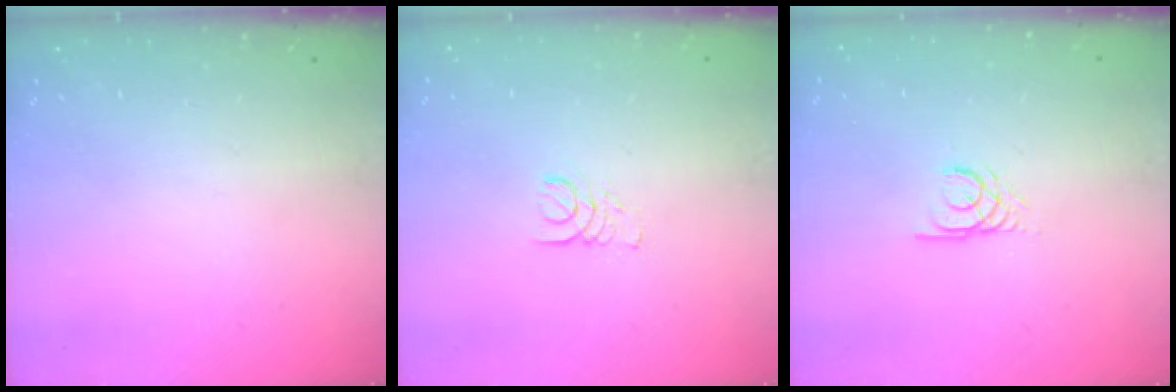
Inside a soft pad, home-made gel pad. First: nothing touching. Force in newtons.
{"total": 1.6, "press": 1.6, "slide": 0.1}
{"total": 2.2, "press": 2.2, "slide": 0.3}